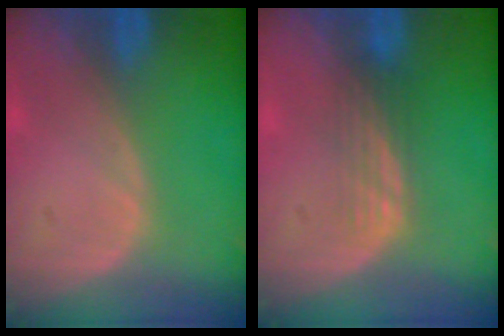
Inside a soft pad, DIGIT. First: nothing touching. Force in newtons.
{"total": 2.9, "press": 2.5, "slide": 1.5}